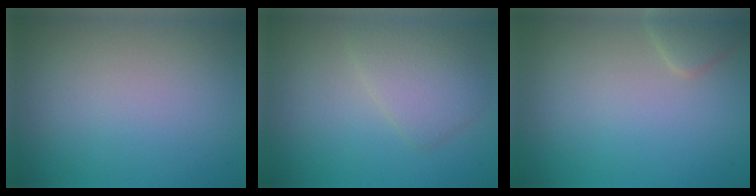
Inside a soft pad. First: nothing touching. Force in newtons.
{"total": 2.9, "press": 2.9, "slide": 0.2}
{"total": 1.5, "press": 1.5, "slide": 0.1}